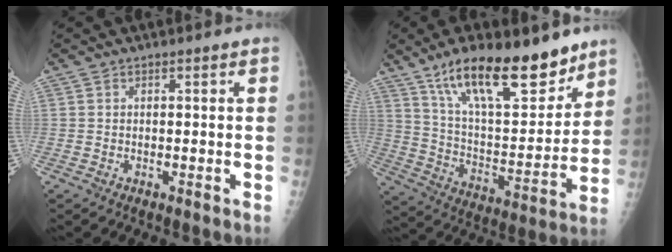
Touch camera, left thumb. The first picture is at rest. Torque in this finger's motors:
{"motor_torque": [1.57, 1.57, 1.46, -1.31, 0.32]}